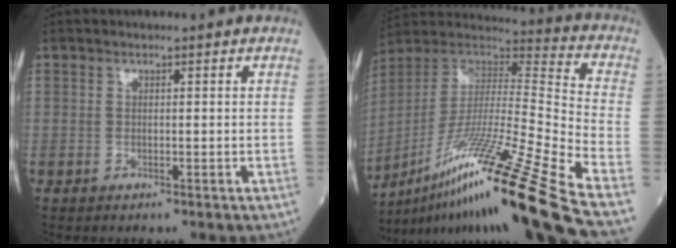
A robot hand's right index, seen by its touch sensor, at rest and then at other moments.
{"total": 28.9, "force": [-19.1, -1.9, 21.6], "torque": [-0.344, -0.027, -0.342]}